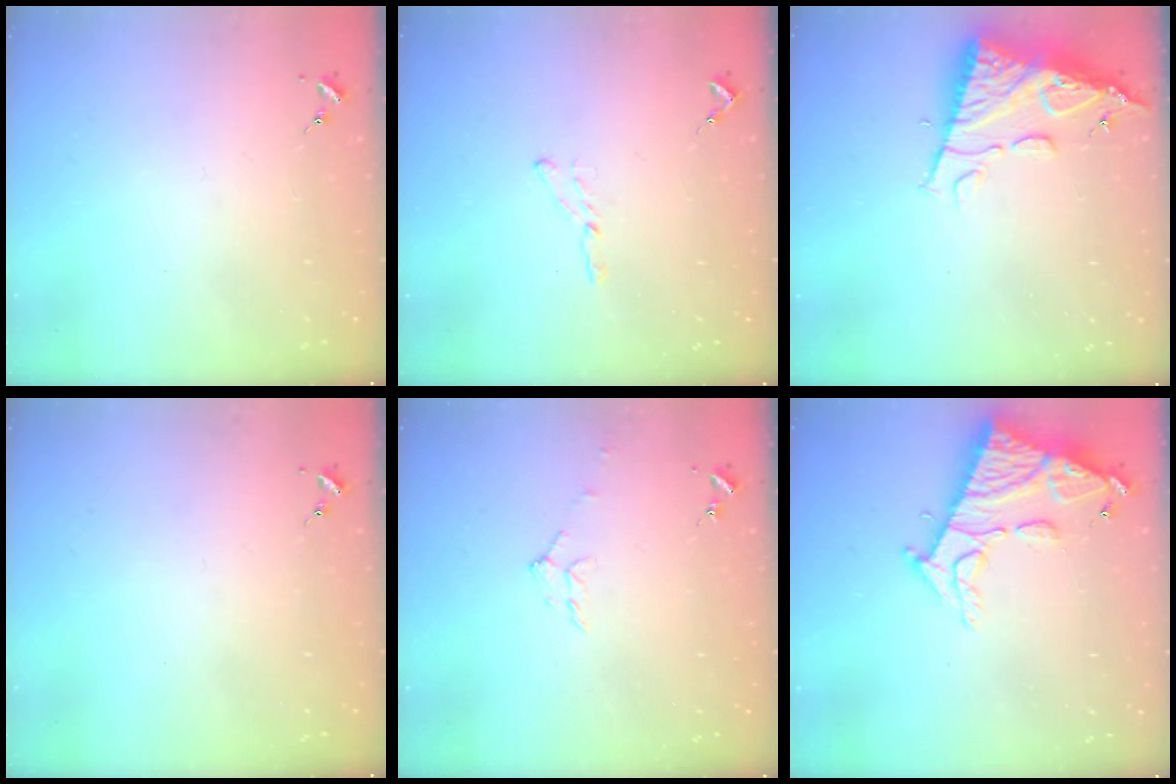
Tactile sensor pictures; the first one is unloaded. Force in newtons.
{"total": 4.0, "press": 4.0, "slide": 0.4}
{"total": 12.3, "press": 12.2, "slide": 1.1}
{"total": 0.0}
{"total": 6.0, "press": 6.0, "slide": 0.7}
{"total": 14.4, "press": 14.3, "slide": 1.4}